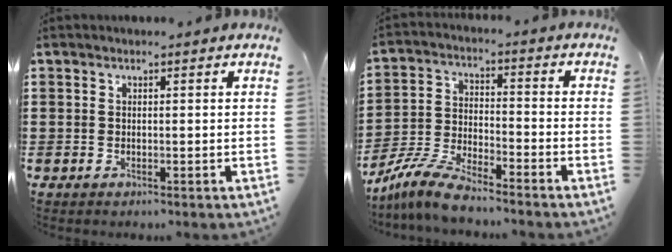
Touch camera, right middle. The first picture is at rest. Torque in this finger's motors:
{"motor_torque": [1.80, -0.34, 0.13, 0.11]}